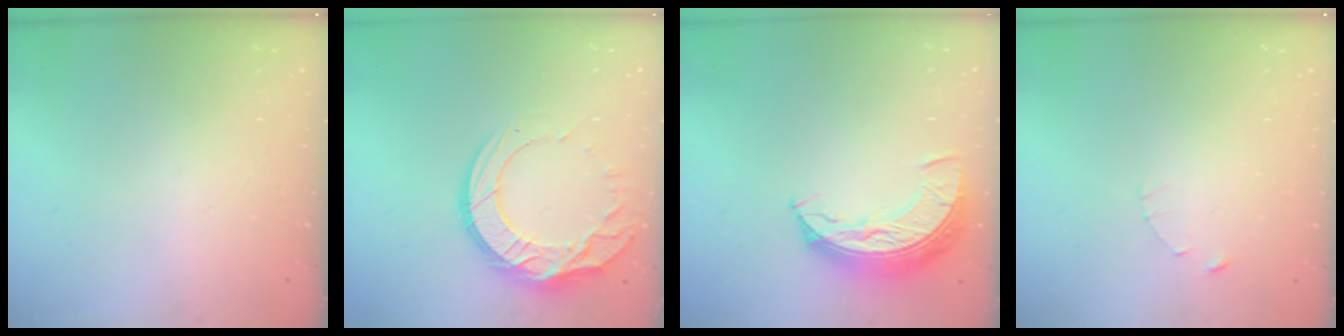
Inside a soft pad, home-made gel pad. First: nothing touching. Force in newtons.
{"total": 15.5, "press": 15.5, "slide": 1.1}
{"total": 10.5, "press": 10.5, "slide": 0.5}
{"total": 1.0, "press": 1.0, "slide": 0.2}